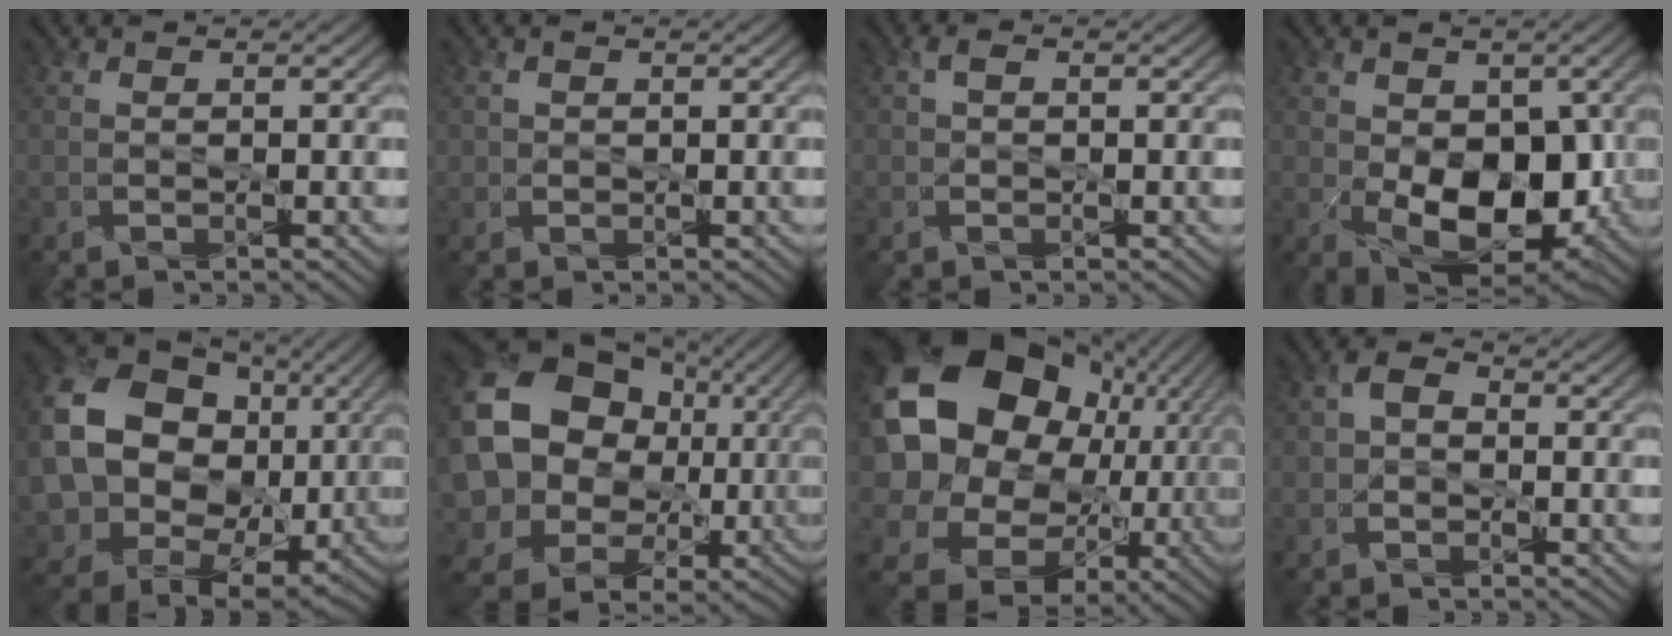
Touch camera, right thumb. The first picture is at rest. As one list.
[{"total": 0.9, "force": [0.1, 0.8, -0.3], "torque": [0.007, 0.000, 0.001]}, {"total": 1.0, "force": [0.3, 0.8, 0.6], "torque": [-0.014, 0.006, 0.002]}, {"total": 10.1, "force": [-1.1, 6.6, 7.5], "torque": [-0.123, -0.020, -0.010]}, {"total": 19.7, "force": [2.7, 16.6, 10.3], "torque": [-0.280, -0.004, 0.071]}, {"total": 20.1, "force": [0.7, 17.9, 9.2], "torque": [-0.262, -0.014, 0.014]}, {"total": 22.6, "force": [4.4, 18.5, 12.2], "torque": [-0.292, -0.025, 0.091]}, {"total": 2.1, "force": [-0.4, 1.7, 1.0], "torque": [-0.022, 0.011, -0.019]}]